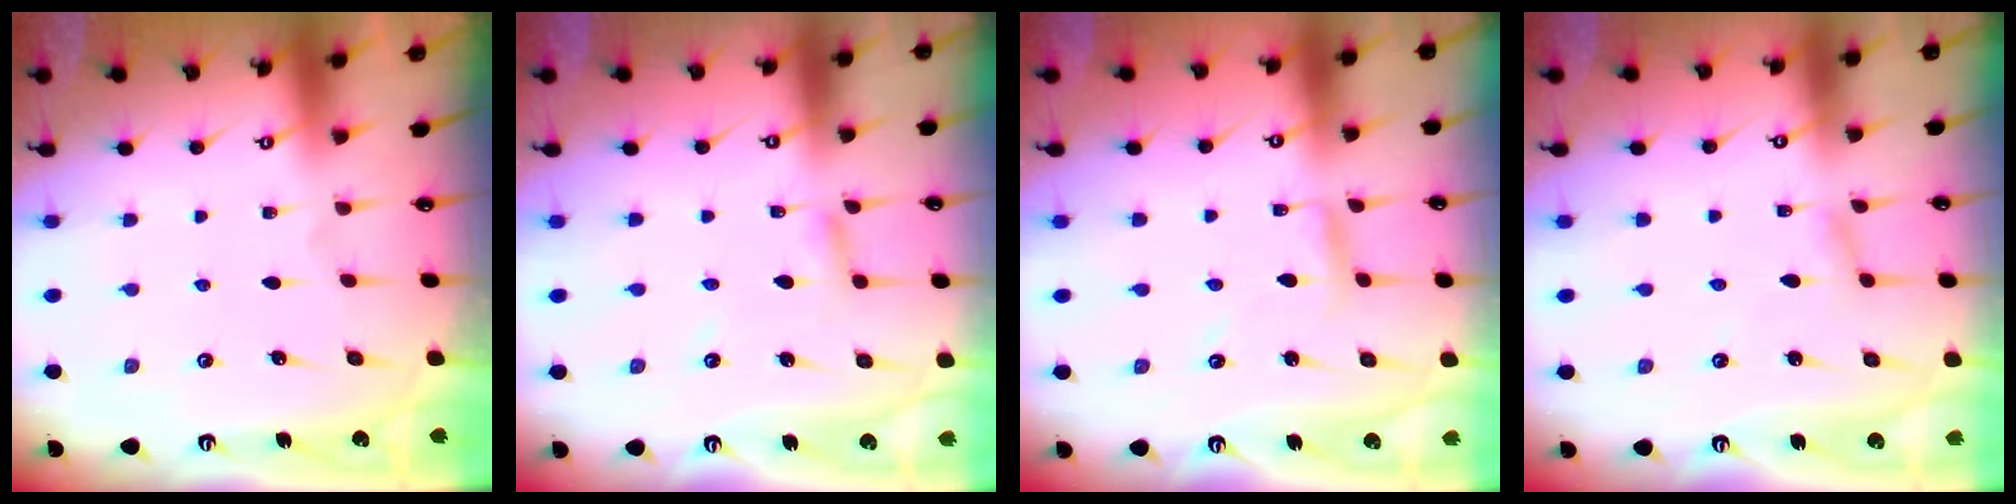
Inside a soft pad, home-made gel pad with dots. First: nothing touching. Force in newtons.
{"total": 3.4, "press": 3.4, "slide": 0.1}
{"total": 4.0, "press": 4.0, "slide": 0.4}
{"total": 2.5, "press": 2.5, "slide": 0.1}